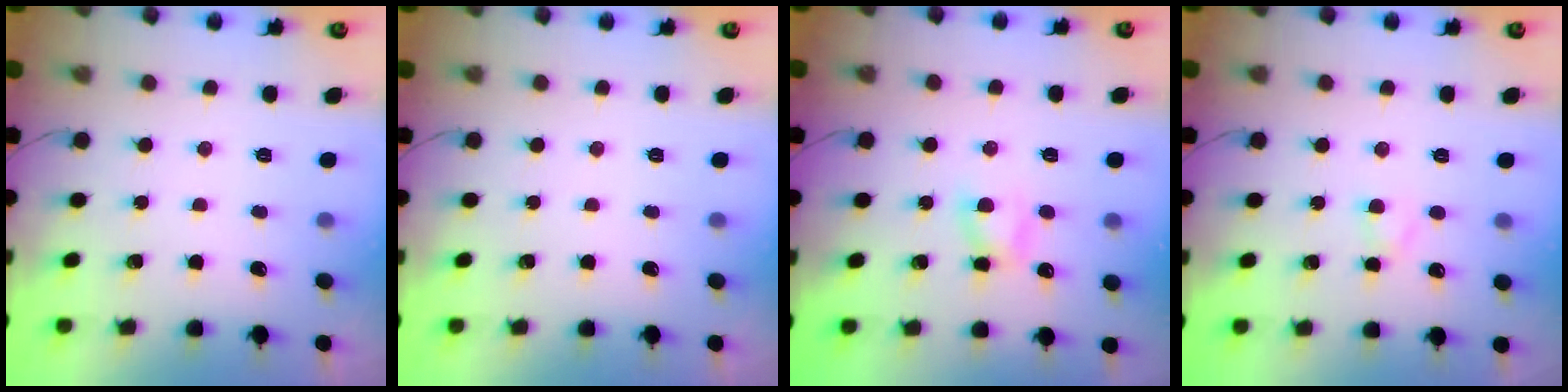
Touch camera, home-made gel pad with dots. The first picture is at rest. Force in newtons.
{"total": 0.0}
{"total": 5.1, "press": 4.9, "slide": 1.5}
{"total": 2.7, "press": 2.5, "slide": 1.1}